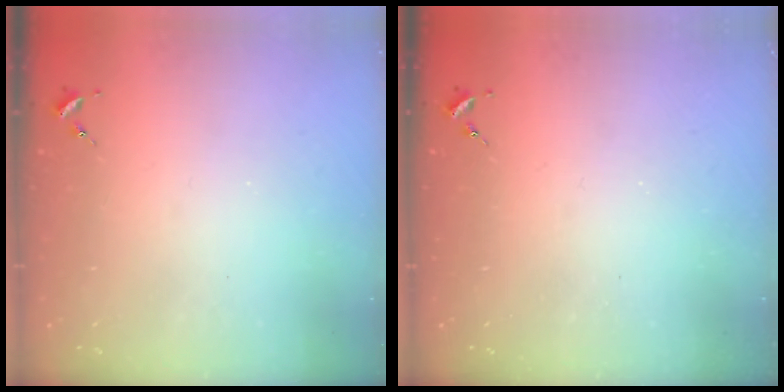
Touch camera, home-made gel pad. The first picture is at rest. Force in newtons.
{"total": 0.0}